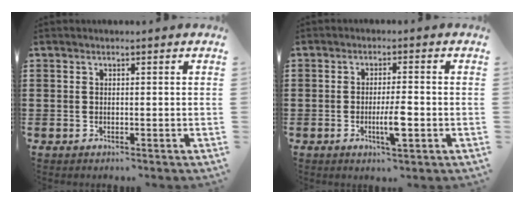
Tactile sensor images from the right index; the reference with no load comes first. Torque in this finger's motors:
{"motor_torque": [1.59, 0.55, 0.94, 0.16]}